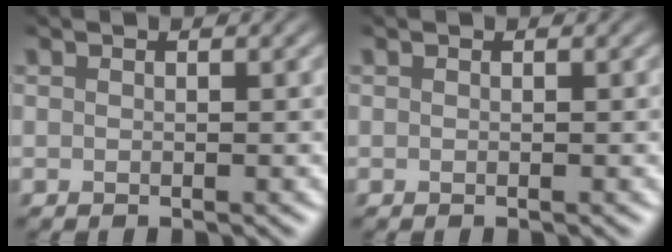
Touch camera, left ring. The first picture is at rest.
{"total": 0.0}